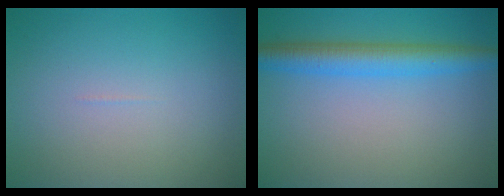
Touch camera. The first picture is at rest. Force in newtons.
{"total": 4.6, "press": 4.6, "slide": 0.1}